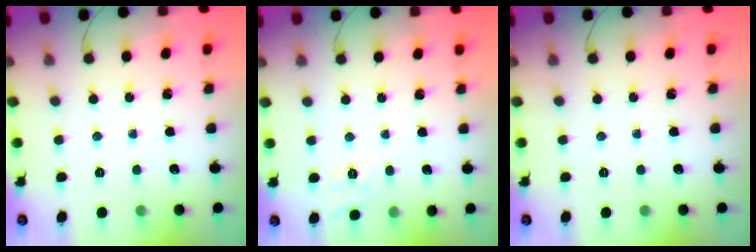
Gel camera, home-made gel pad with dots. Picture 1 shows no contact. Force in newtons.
{"total": 8.4, "press": 8.1, "slide": 2.0}
{"total": 0.0}